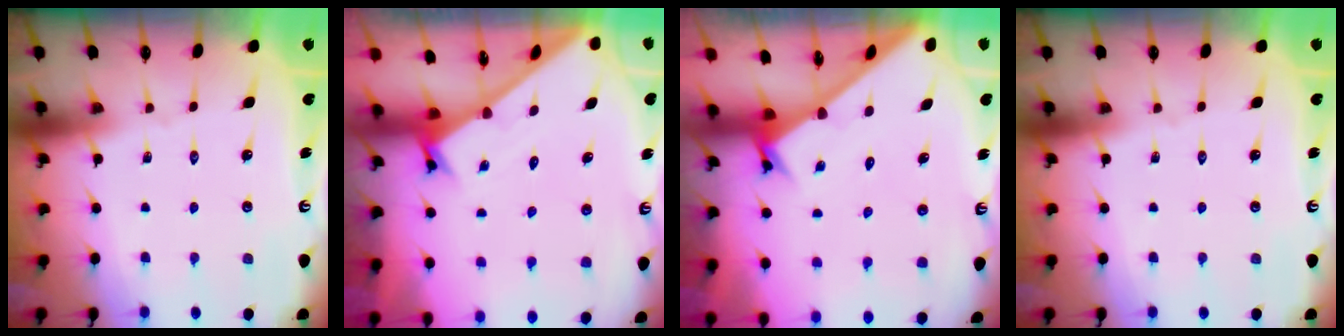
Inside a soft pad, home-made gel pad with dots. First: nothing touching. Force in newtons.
{"total": 1.7, "press": 1.7, "slide": 0.1}
{"total": 2.5, "press": 2.5, "slide": 0.2}
{"total": 0.0}